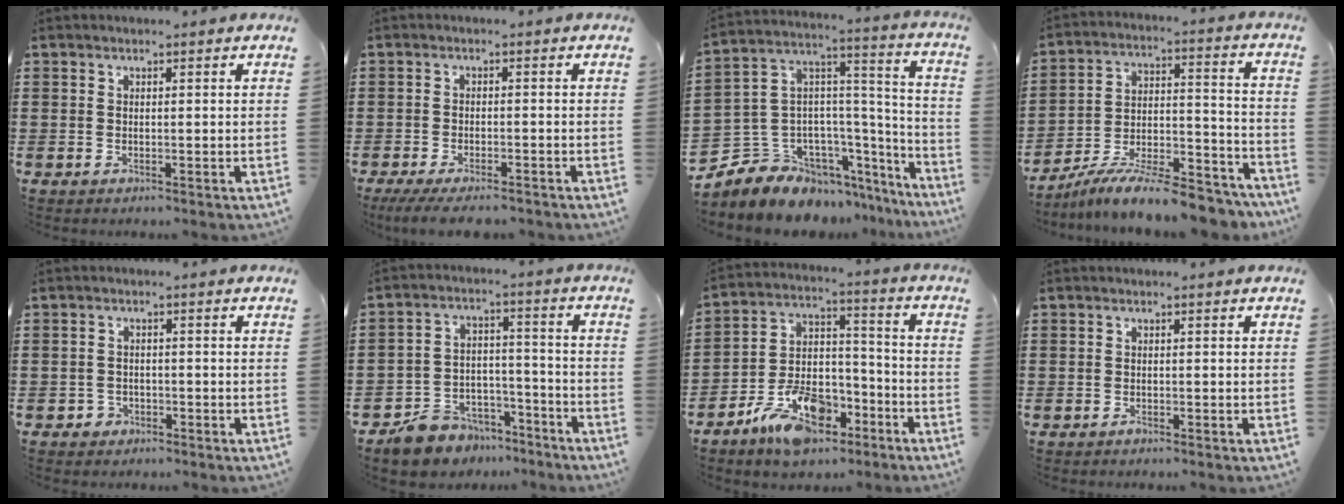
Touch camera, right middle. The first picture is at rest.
{"total": 3.3, "force": [-3.0, 0.4, 1.5], "torque": [-0.038, -0.007, -0.061]}
{"total": 7.5, "force": [-5.5, 5.2, 0.0], "torque": [-0.041, -0.019, -0.107]}
{"total": 11.2, "force": [-10.1, 0.8, 5.0], "torque": [-0.073, 0.023, -0.193]}
{"total": 1.7, "force": [-1.4, 1.0, 0.1], "torque": [-0.008, 0.002, -0.032]}
{"total": 7.2, "force": [-6.6, 2.9, 0.6], "torque": [-0.021, 0.028, -0.131]}
{"total": 12.4, "force": [-8.5, 6.2, 6.6], "torque": [-0.122, 0.043, -0.153]}
{"total": 0.6, "force": [-0.6, 0.2, 0.1], "torque": [-0.002, 0.001, -0.013]}